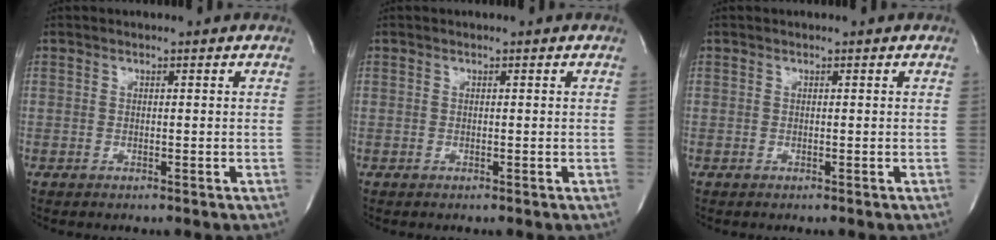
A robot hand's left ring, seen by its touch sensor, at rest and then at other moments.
{"total": 0.0}
{"total": 0.0}